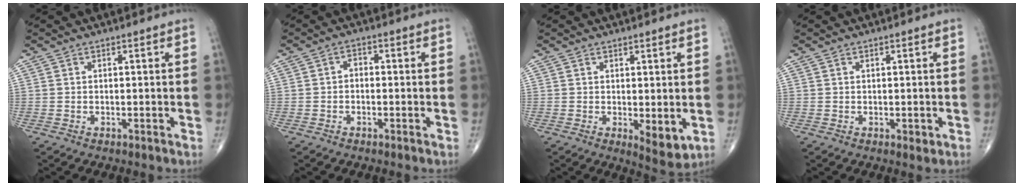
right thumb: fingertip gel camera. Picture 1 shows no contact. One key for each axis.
{"total": 1.7, "fx": -0.4, "fy": 1.2, "fz": 1.1, "tx": -0.005, "ty": 0.011, "tz": -0.013}
{"total": 4.9, "fx": -0.3, "fy": 2.0, "fz": 4.5, "tx": -0.057, "ty": -0.017, "tz": 0.001}
{"total": 1.0, "fx": 0.0, "fy": 0.6, "fz": 0.8, "tx": -0.008, "ty": -0.002, "tz": 0.001}